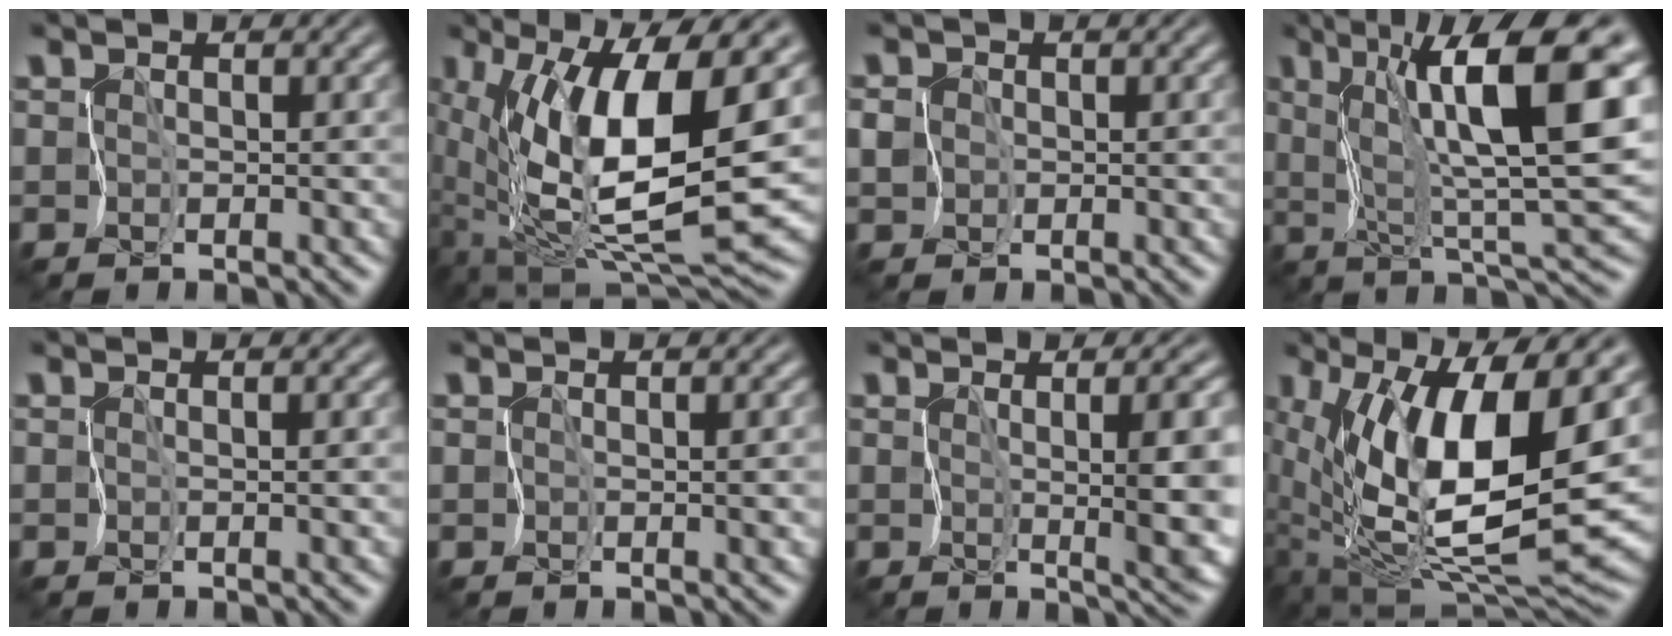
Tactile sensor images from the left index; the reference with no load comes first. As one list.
[{"total": 13.9, "force": [1.5, 5.1, 12.9], "torque": [-0.242, -0.019, 0.033]}, {"total": 2.7, "force": [-0.4, 2.5, 0.7], "torque": [-0.013, 0.011, -0.015]}, {"total": 11.4, "force": [4.2, 2.4, 10.3], "torque": [-0.163, 0.003, 0.072]}, {"total": 0.8, "force": [-0.2, 0.2, 0.7], "torque": [0.000, 0.000, 0.003]}, {"total": 2.4, "force": [-0.5, 1.1, 2.0], "torque": [-0.014, 0.001, 0.000]}, {"total": 6.8, "force": [0.9, 1.5, 6.6], "torque": [-0.086, -0.013, 0.019]}, {"total": 14.4, "force": [2.9, 5.4, 13.0], "torque": [-0.235, -0.013, 0.052]}]